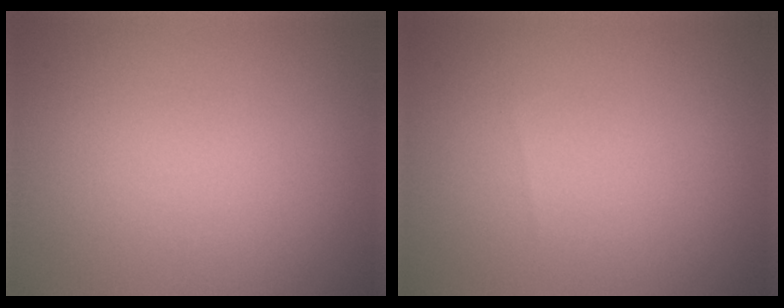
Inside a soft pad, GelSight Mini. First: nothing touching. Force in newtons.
{"total": 0.0}